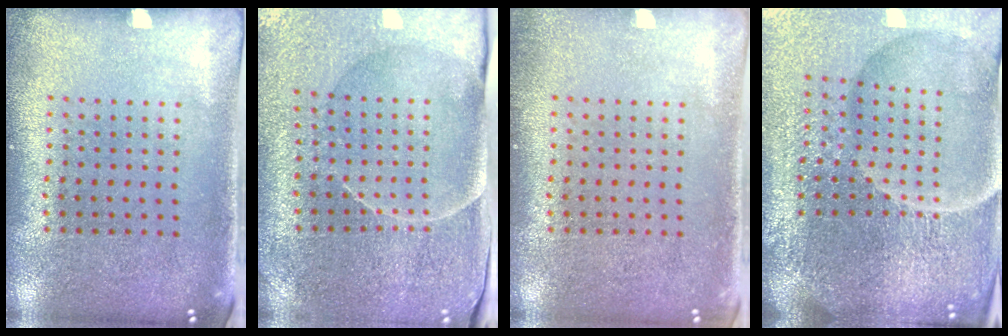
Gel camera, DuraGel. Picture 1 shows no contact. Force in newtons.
{"total": 3.8, "press": 3.7, "slide": 0.7}
{"total": 0.8, "press": 0.8, "slide": 0.0}
{"total": 6.8, "press": 6.0, "slide": 3.2}